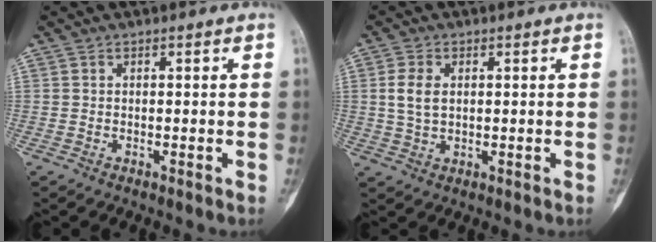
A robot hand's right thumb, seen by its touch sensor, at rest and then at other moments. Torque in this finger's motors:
{"motor_torque": [0.07, 0.07, 0.28, -0.27, 0.07]}